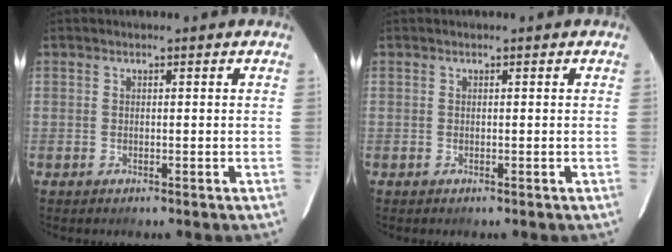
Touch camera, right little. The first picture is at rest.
{"total": 0.0}